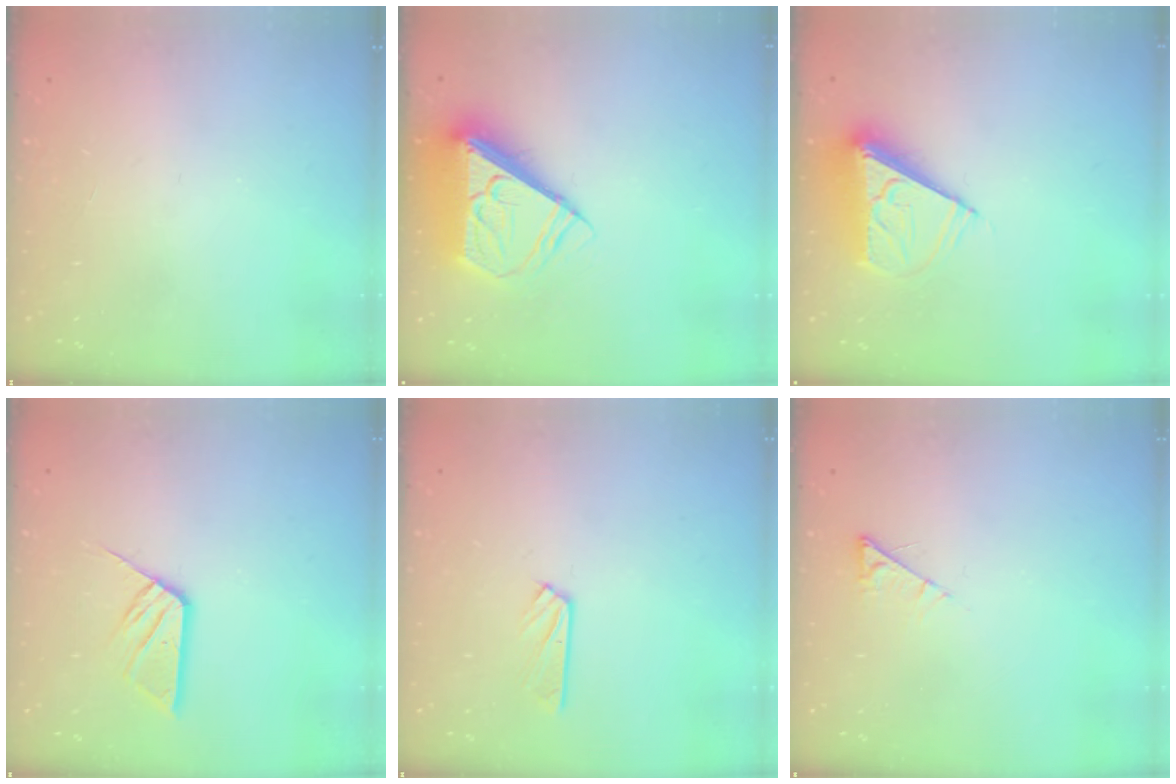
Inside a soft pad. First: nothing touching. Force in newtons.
{"total": 10.3, "press": 10.2, "slide": 1.6}
{"total": 9.0, "press": 9.0, "slide": 0.4}
{"total": 9.5, "press": 9.5, "slide": 0.5}
{"total": 2.5, "press": 2.5, "slide": 0.3}
{"total": 4.2, "press": 4.1, "slide": 0.6}